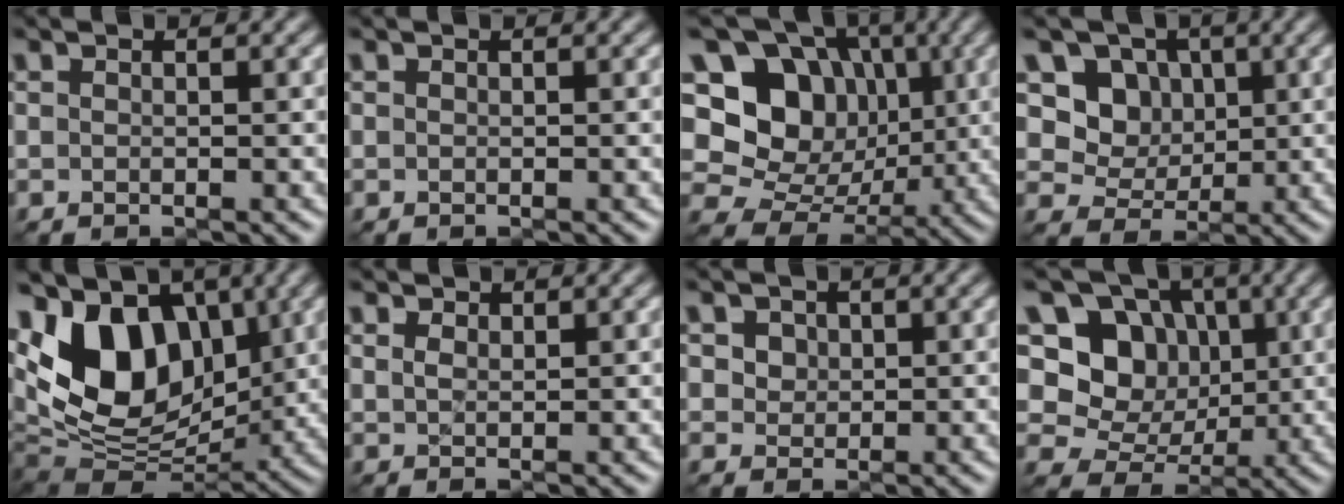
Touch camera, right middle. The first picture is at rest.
{"total": 0.0}
{"total": 13.6, "force": [2.8, 11.6, 6.6], "torque": [-0.147, 0.041, 0.035]}
{"total": 5.0, "force": [1.4, 4.4, 2.0], "torque": [-0.044, -0.020, 0.019]}
{"total": 12.4, "force": [2.9, 8.4, 8.7], "torque": [-0.159, 0.010, 0.034]}
{"total": 1.1, "force": [0.8, 0.6, 0.5], "torque": [-0.012, -0.003, 0.018]}
{"total": 3.2, "force": [1.5, 2.4, 1.5], "torque": [-0.048, 0.004, 0.024]}
{"total": 8.0, "force": [1.8, 6.8, 3.7], "torque": [-0.066, -0.001, 0.010]}